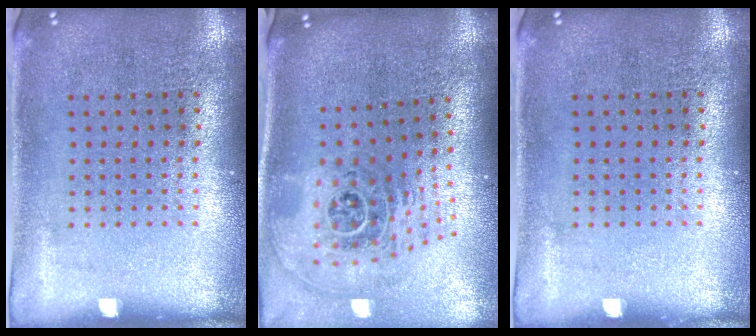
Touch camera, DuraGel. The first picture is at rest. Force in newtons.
{"total": 2.5, "press": 1.7, "slide": 1.8}
{"total": 0.0}